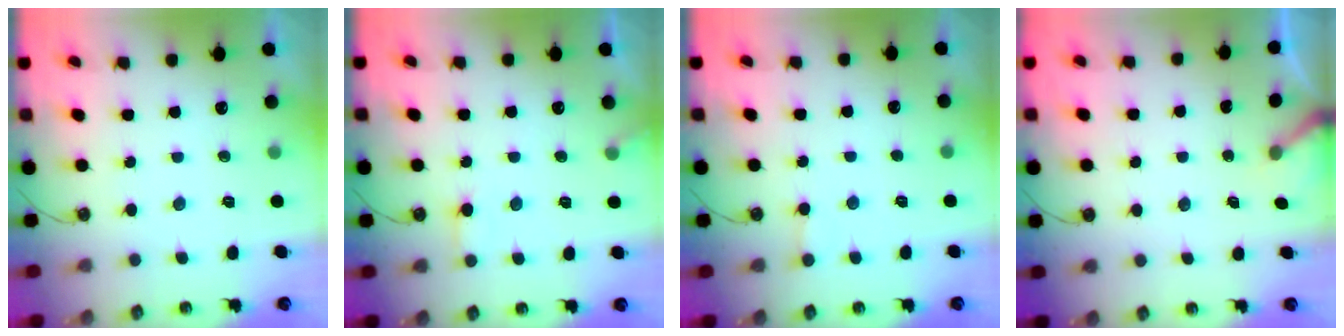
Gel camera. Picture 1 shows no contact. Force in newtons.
{"total": 6.4, "press": 6.4, "slide": 0.6}
{"total": 2.0, "press": 2.0, "slide": 0.1}
{"total": 2.3, "press": 2.3, "slide": 0.2}